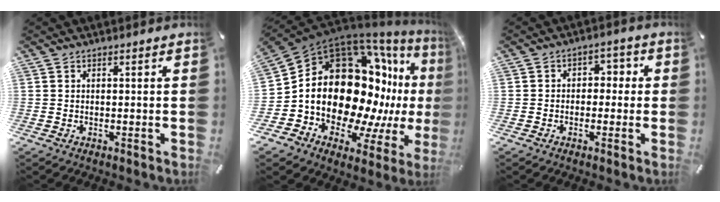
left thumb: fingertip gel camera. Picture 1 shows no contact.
{"total": 22.7, "force": [1.9, 16.9, 15.0], "torque": [-0.228, -0.088, 0.076]}
{"total": 3.5, "force": [-1.6, 2.7, 1.4], "torque": [-0.019, 0.015, -0.036]}